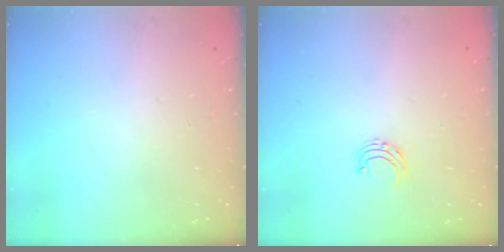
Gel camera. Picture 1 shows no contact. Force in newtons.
{"total": 4.6, "press": 4.6, "slide": 0.5}